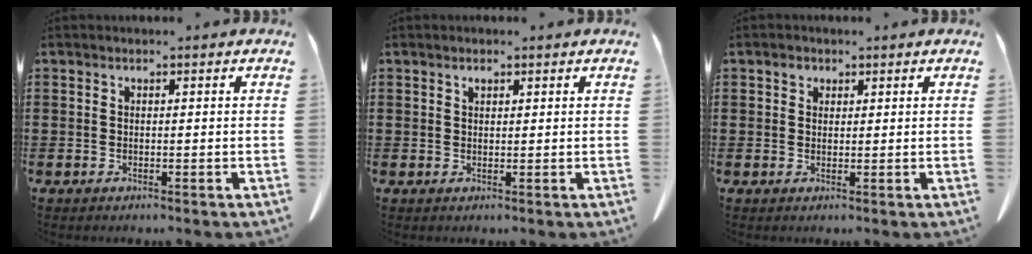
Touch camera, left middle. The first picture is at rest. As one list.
[{"total": 0.7, "force": [0.5, 0.4, 0.4], "torque": [-0.010, 0.003, 0.009]}, {"total": 1.5, "force": [0.9, 1.1, 0.6], "torque": [-0.006, 0.002, 0.014]}]